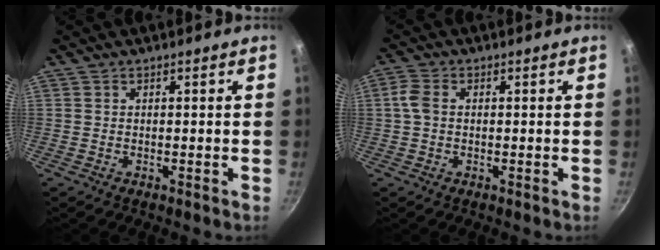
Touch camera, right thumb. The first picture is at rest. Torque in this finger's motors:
{"motor_torque": [-0.40, 0.51, 0.65, 0.10, 0.00]}